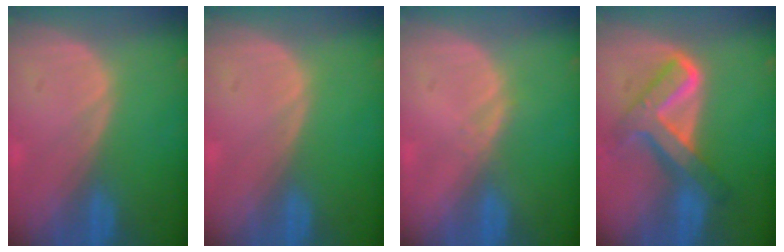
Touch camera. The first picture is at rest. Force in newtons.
{"total": 0.0}
{"total": 1.2, "press": 1.0, "slide": 0.7}
{"total": 8.4, "press": 8.4, "slide": 0.6}